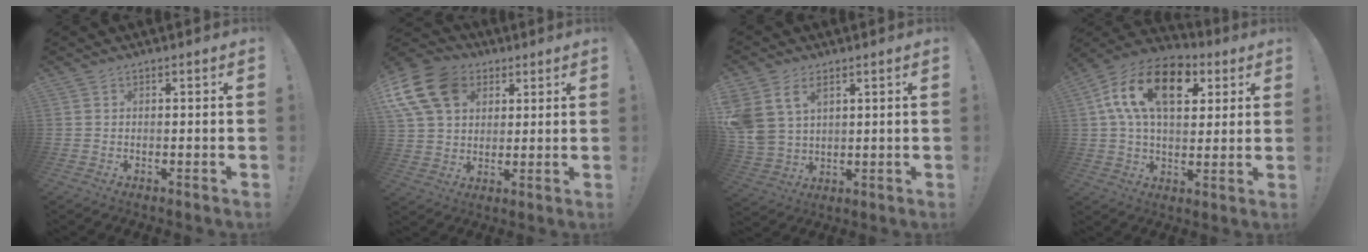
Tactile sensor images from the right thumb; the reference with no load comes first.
{"total": 17.1, "force": [6.5, 12.7, 9.4], "torque": [-0.171, -0.024, 0.124]}
{"total": 9.5, "force": [4.7, 6.5, 4.9], "torque": [-0.100, -0.022, 0.096]}
{"total": 19.2, "force": [6.7, 11.3, 14.1], "torque": [-0.229, -0.008, 0.115]}